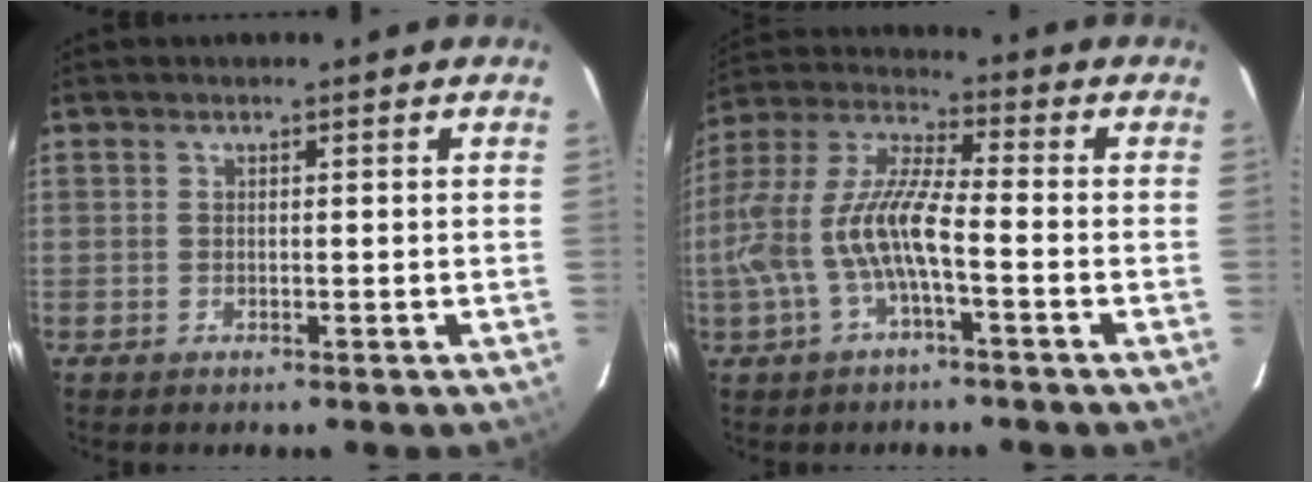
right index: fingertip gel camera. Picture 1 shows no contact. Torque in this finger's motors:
{"motor_torque": [0.88, -0.32, 0.90, 0.21]}